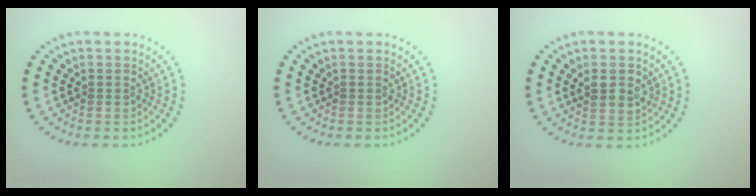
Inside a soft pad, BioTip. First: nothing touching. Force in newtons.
{"total": 0.0}
{"total": 2.2, "press": 2.1, "slide": 0.7}